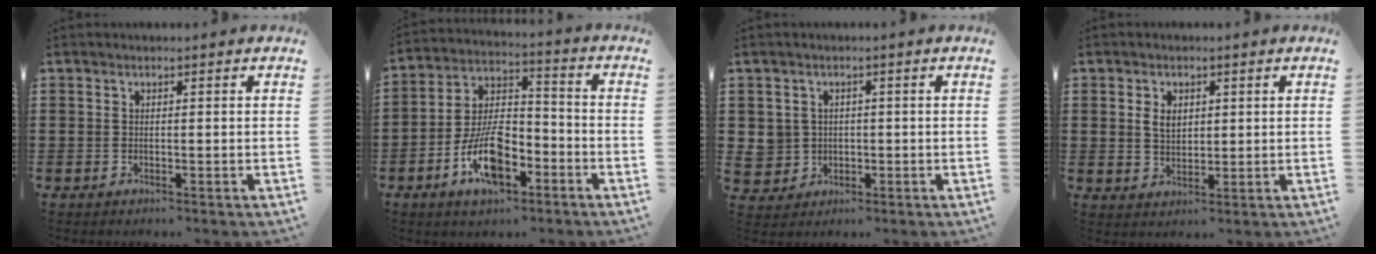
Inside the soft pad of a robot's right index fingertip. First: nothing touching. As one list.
[{"total": 10.9, "force": [-5.3, 5.1, 8.1], "torque": [-0.173, 0.009, -0.098]}, {"total": 3.4, "force": [0.1, 3.4, 0.4], "torque": [-0.031, 0.008, -0.001]}, {"total": 3.0, "force": [0.8, 2.0, 2.1], "torque": [-0.047, 0.008, 0.014]}]